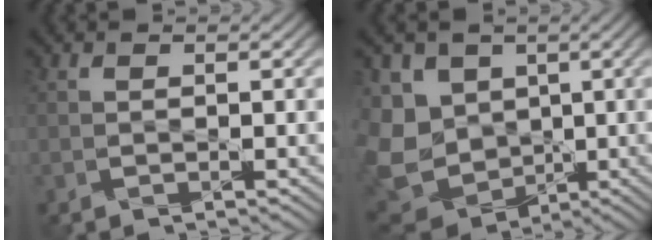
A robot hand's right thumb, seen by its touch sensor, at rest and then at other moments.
{"total": 10.8, "force": [0.0, 9.2, 5.6], "torque": [-0.174, -0.027, 0.025]}